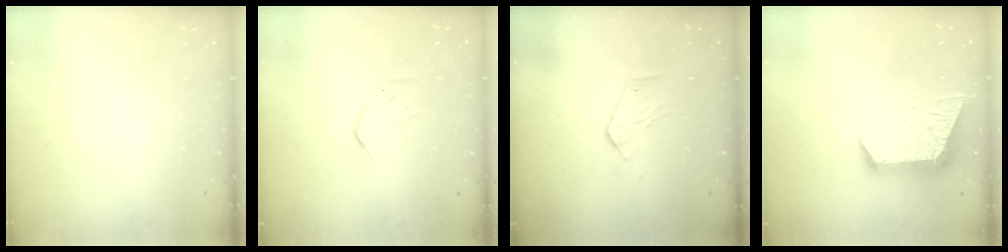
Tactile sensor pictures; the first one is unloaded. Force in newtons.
{"total": 3.9, "press": 3.9, "slide": 0.2}
{"total": 3.6, "press": 3.6, "slide": 0.3}
{"total": 11.4, "press": 11.3, "slide": 0.9}